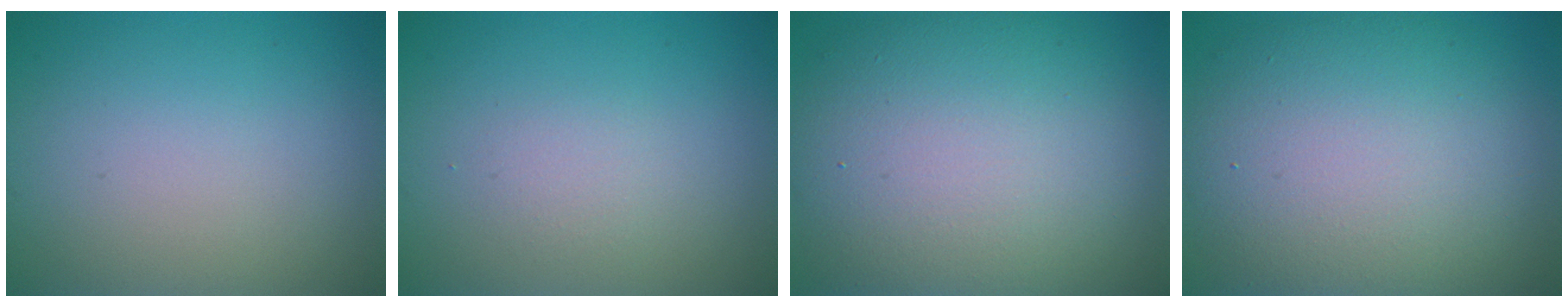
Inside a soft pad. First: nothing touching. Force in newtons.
{"total": 1.3, "press": 1.3, "slide": 0.0}
{"total": 13.4, "press": 13.4, "slide": 0.8}
{"total": 12.1, "press": 12.1, "slide": 0.5}